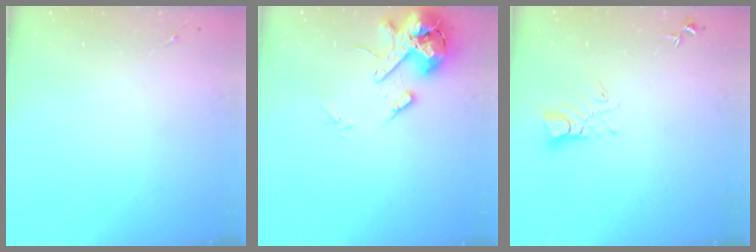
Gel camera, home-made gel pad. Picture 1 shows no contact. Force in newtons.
{"total": 14.0, "press": 13.8, "slide": 2.4}
{"total": 5.0, "press": 5.0, "slide": 0.3}